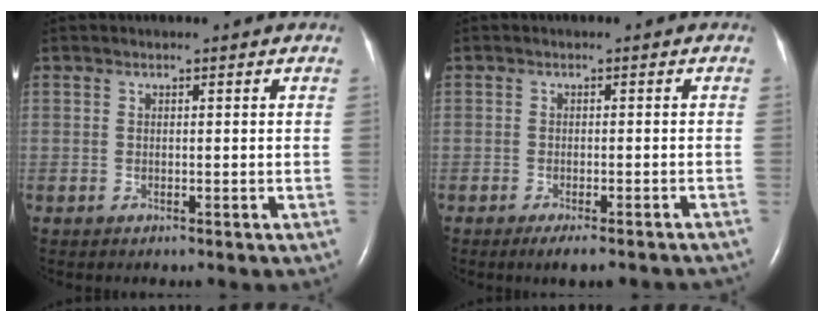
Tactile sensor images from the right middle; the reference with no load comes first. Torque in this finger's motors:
{"motor_torque": [0.03, -0.03, 0.01, 0.01]}